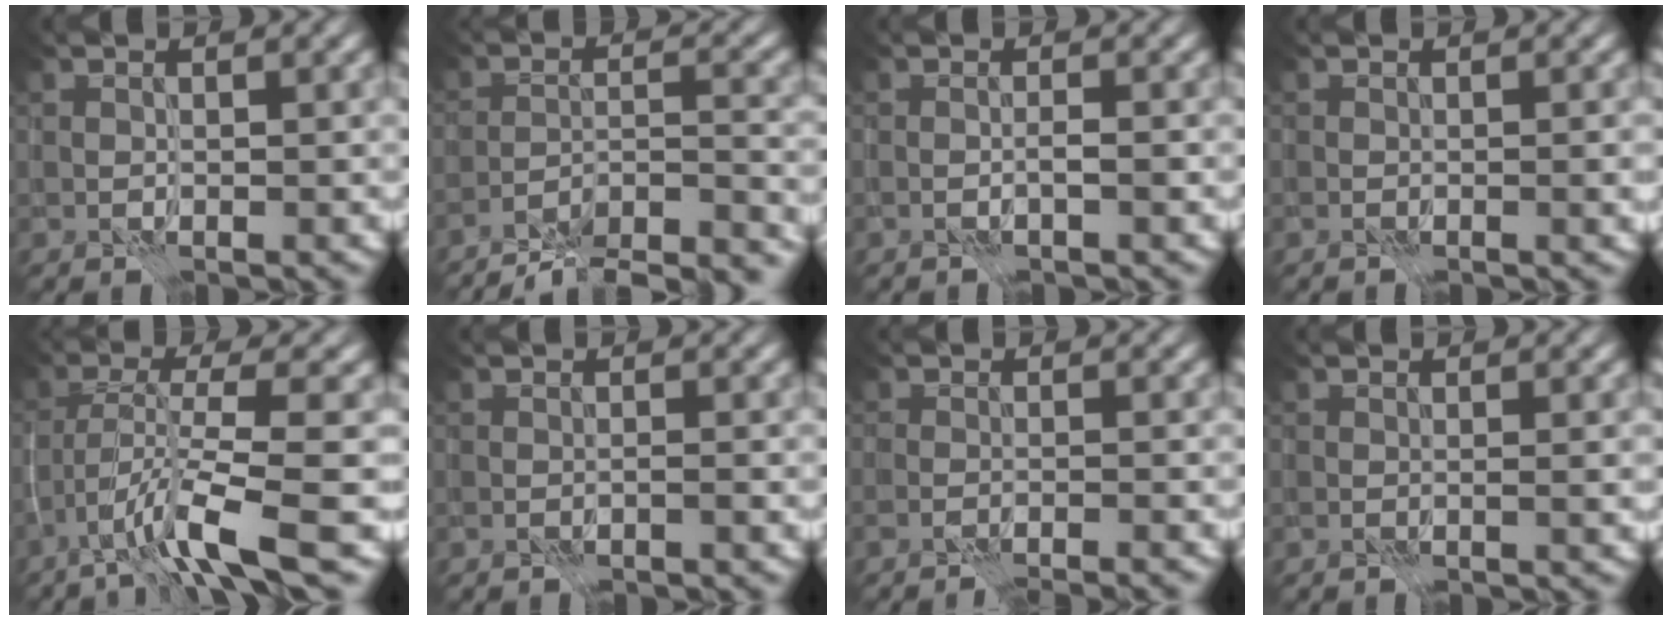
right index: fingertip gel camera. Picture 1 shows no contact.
{"total": 15.5, "force": [-14.5, 3.2, 4.4], "torque": [-0.035, 0.013, -0.183]}
{"total": 0.7, "force": [-0.5, 0.0, 0.5], "torque": [-0.007, 0.008, -0.008]}
{"total": 1.2, "force": [-0.5, 0.3, 1.1], "torque": [-0.013, 0.000, -0.006]}
{"total": 6.6, "force": [-3.9, 0.8, 5.3], "torque": [-0.095, 0.005, -0.070]}
{"total": 0.8, "force": [-0.7, -0.1, 0.1], "torque": [0.001, 0.003, -0.015]}
{"total": 3.7, "force": [-3.4, 0.5, 1.4], "torque": [-0.009, 0.005, -0.051]}
{"total": 0.7, "force": [-0.3, 0.1, 0.7], "torque": [-0.008, 0.002, -0.005]}